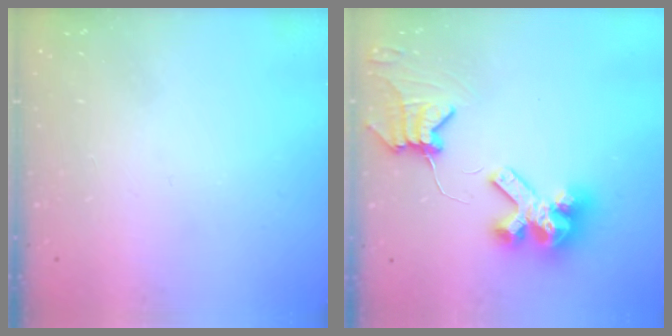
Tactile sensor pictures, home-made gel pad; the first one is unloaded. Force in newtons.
{"total": 10.6, "press": 10.5, "slide": 1.4}